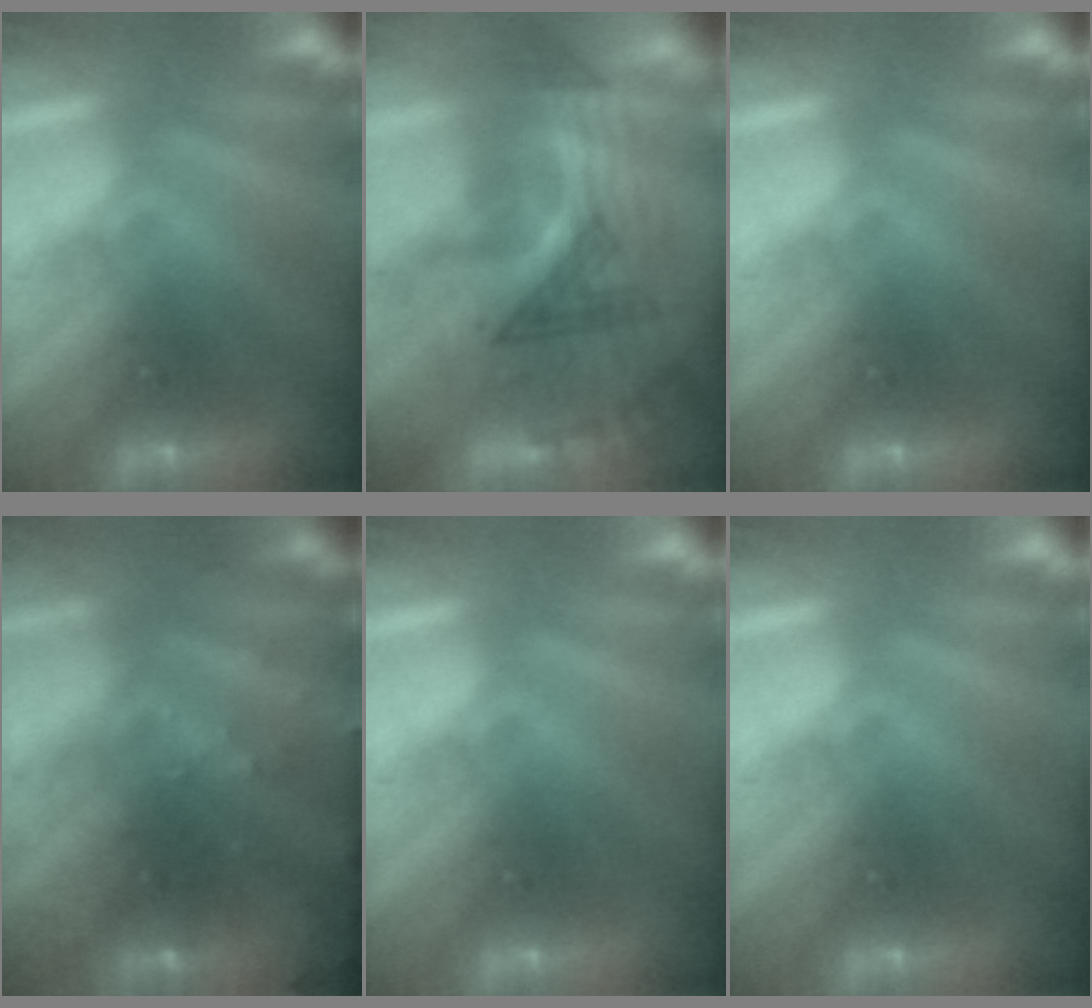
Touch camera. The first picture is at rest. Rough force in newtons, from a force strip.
{"total": 2.9}
{"total": 0.0}
{"total": 8.9}
{"total": 0.0}
{"total": 0.0}